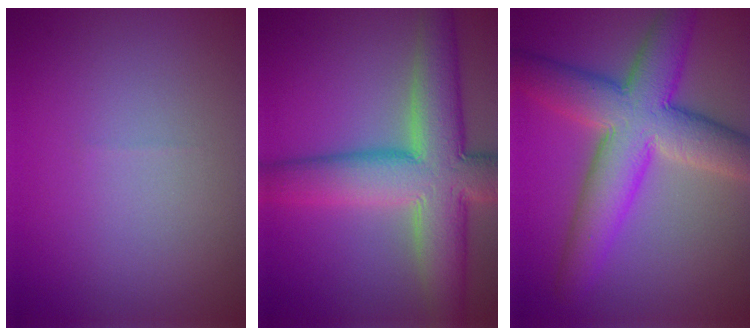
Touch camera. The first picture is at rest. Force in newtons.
{"total": 10.1, "press": 10.1, "slide": 0.8}
{"total": 9.7, "press": 9.7, "slide": 0.6}